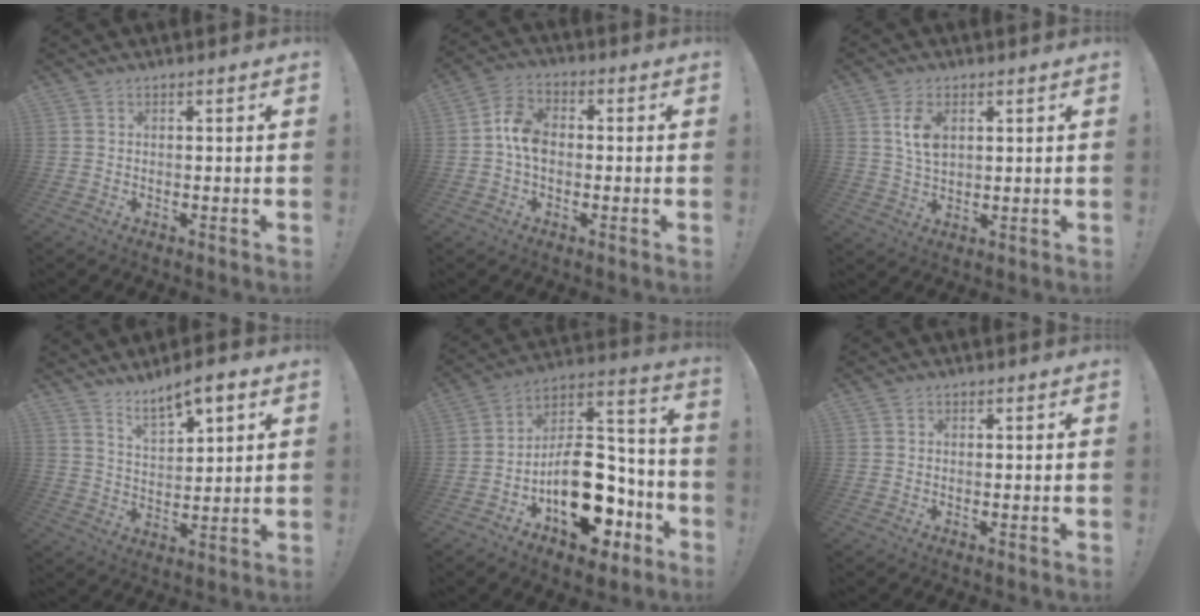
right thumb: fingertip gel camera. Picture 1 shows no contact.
{"total": 8.2, "force": [-0.8, 5.6, 6.0], "torque": [-0.104, 0.014, -0.011]}
{"total": 6.7, "force": [2.4, 4.1, 4.7], "torque": [-0.085, -0.006, 0.040]}
{"total": 7.8, "force": [6.0, 2.6, 4.3], "torque": [-0.072, -0.034, 0.106]}
{"total": 22.0, "force": [-8.1, 13.2, 15.6], "torque": [-0.204, 0.057, -0.113]}
{"total": 0.6, "force": [0.0, 0.6, 0.1], "torque": [0.002, 0.000, -0.002]}